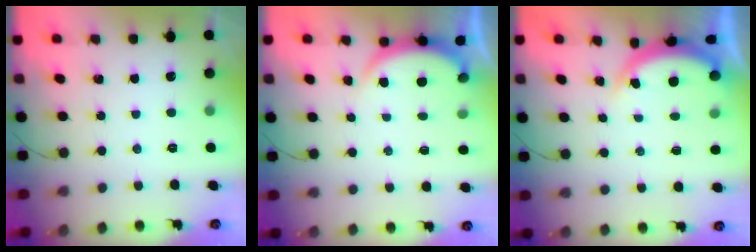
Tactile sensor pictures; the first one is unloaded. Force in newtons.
{"total": 2.8, "press": 2.8, "slide": 0.6}
{"total": 4.4, "press": 4.4, "slide": 0.3}